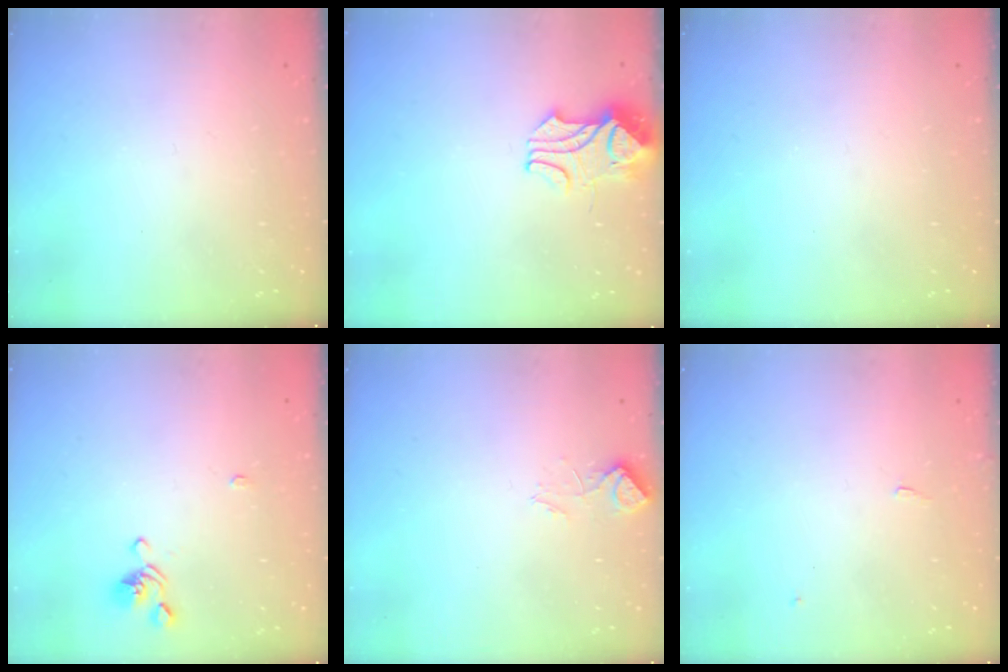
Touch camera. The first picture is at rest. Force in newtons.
{"total": 2.1, "press": 1.9, "slide": 0.8}
{"total": 0.0}
{"total": 0.8, "press": 0.8, "slide": 0.4}
{"total": 3.2, "press": 3.2, "slide": 0.5}
{"total": 1.6, "press": 1.6, "slide": 0.3}